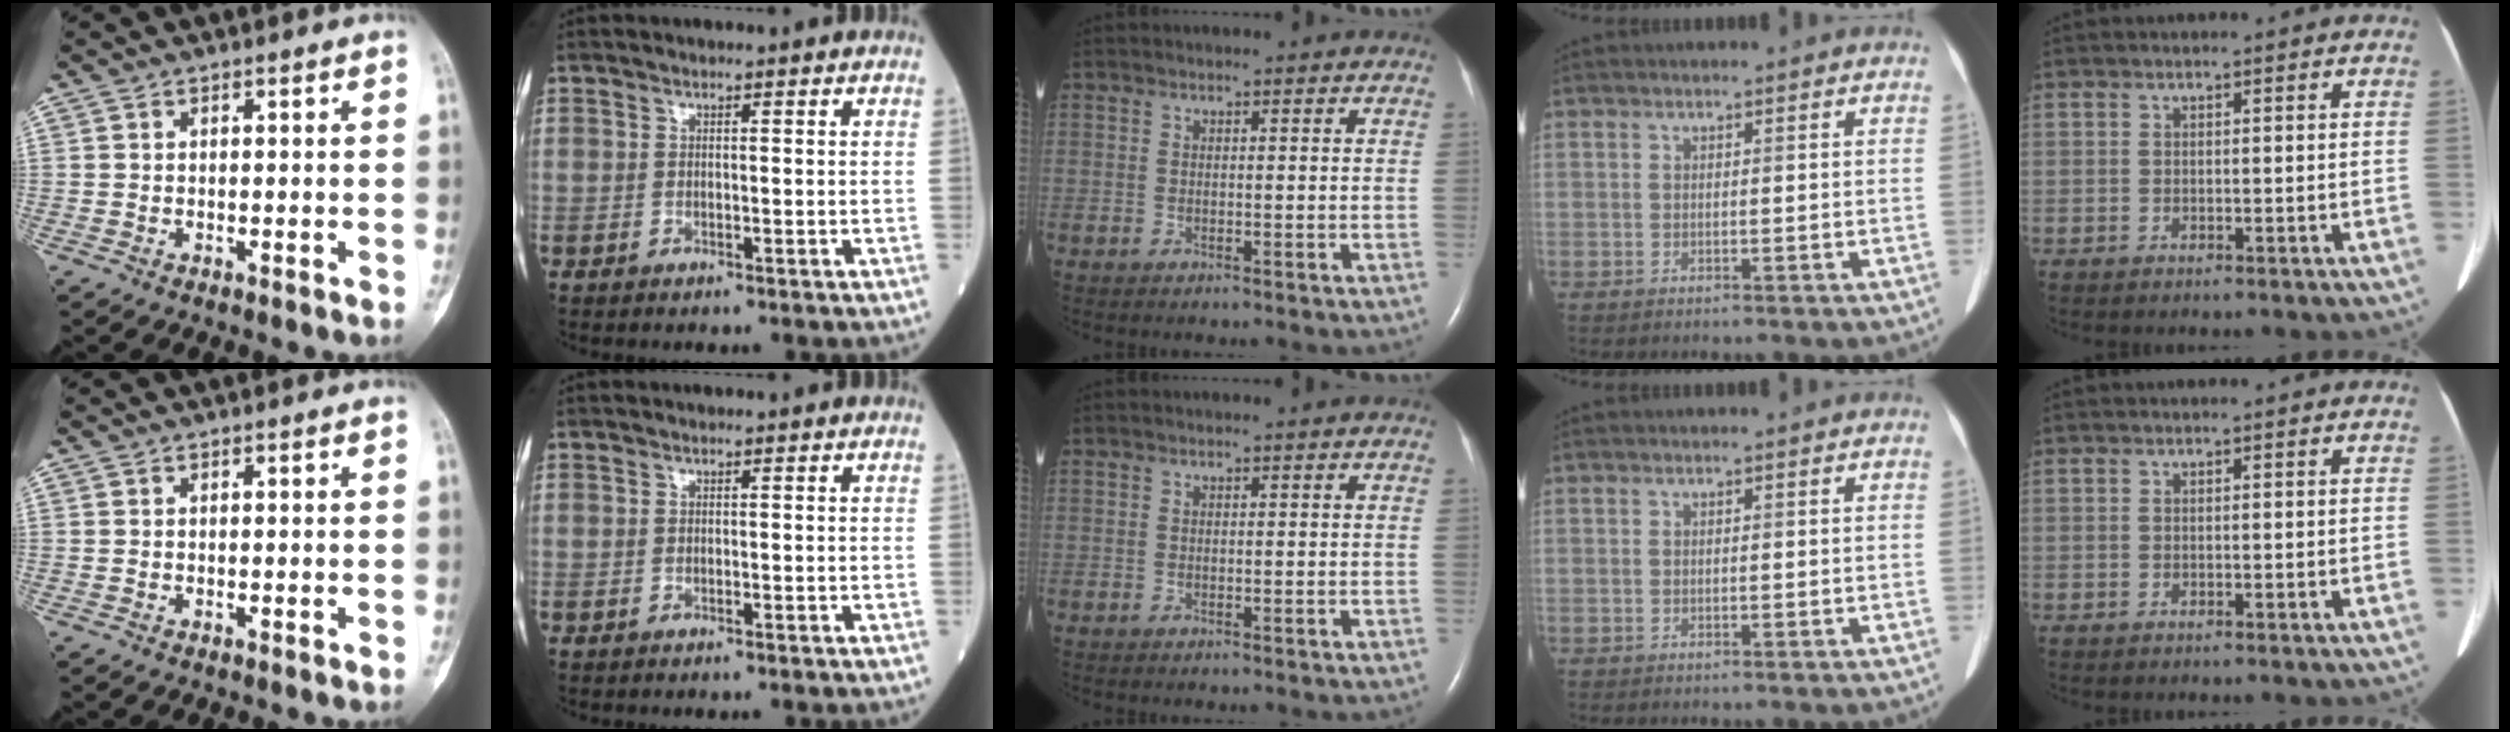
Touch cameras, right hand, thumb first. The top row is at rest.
{}